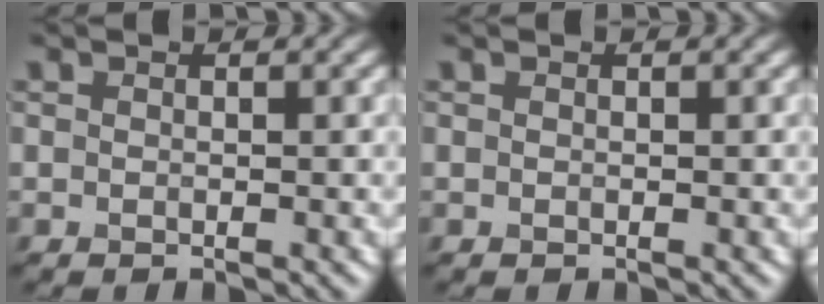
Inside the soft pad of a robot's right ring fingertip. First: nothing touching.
{"total": 0.0}